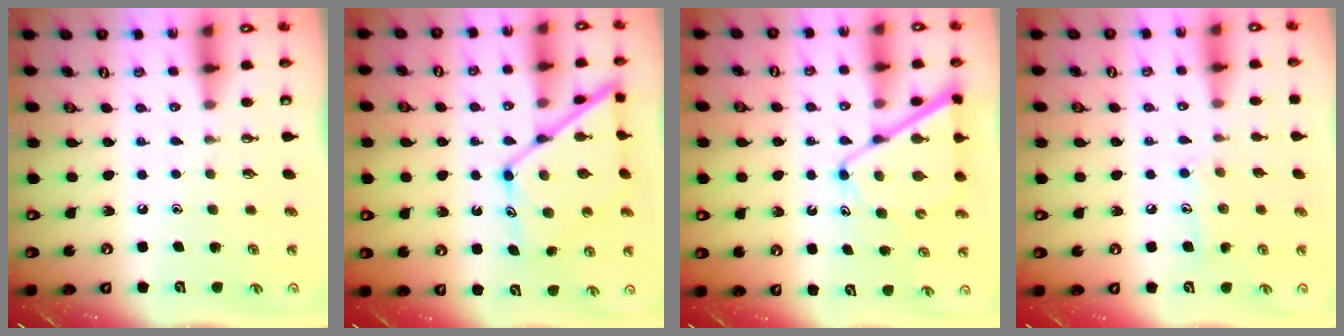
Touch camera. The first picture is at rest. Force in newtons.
{"total": 14.4, "press": 14.3, "slide": 1.1}
{"total": 11.5, "press": 11.5, "slide": 1.0}
{"total": 7.7, "press": 7.7, "slide": 0.4}